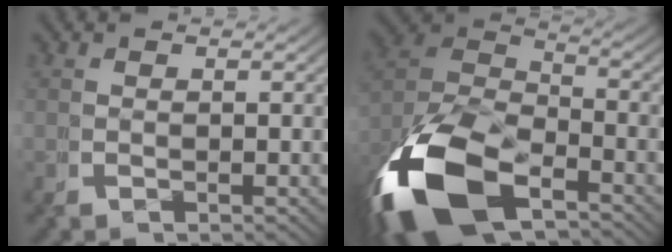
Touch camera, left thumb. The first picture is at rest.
{"total": 13.6, "force": [-4.5, 8.5, 9.6], "torque": [-0.220, -0.042, -0.059]}